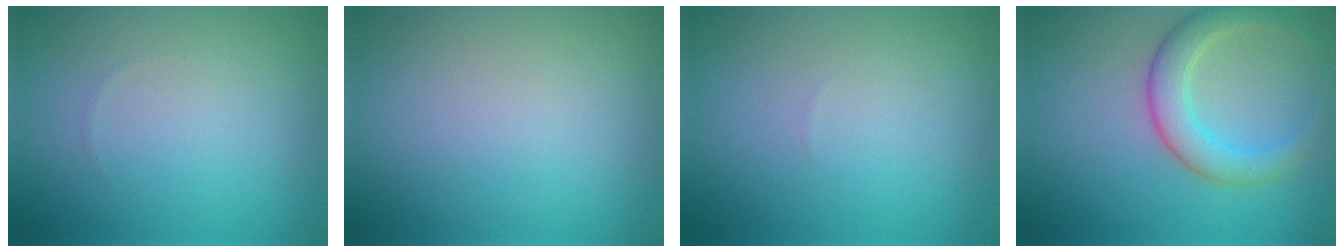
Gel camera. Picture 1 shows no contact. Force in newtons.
{"total": 0.0}
{"total": 0.0}
{"total": 4.1, "press": 4.1, "slide": 0.2}